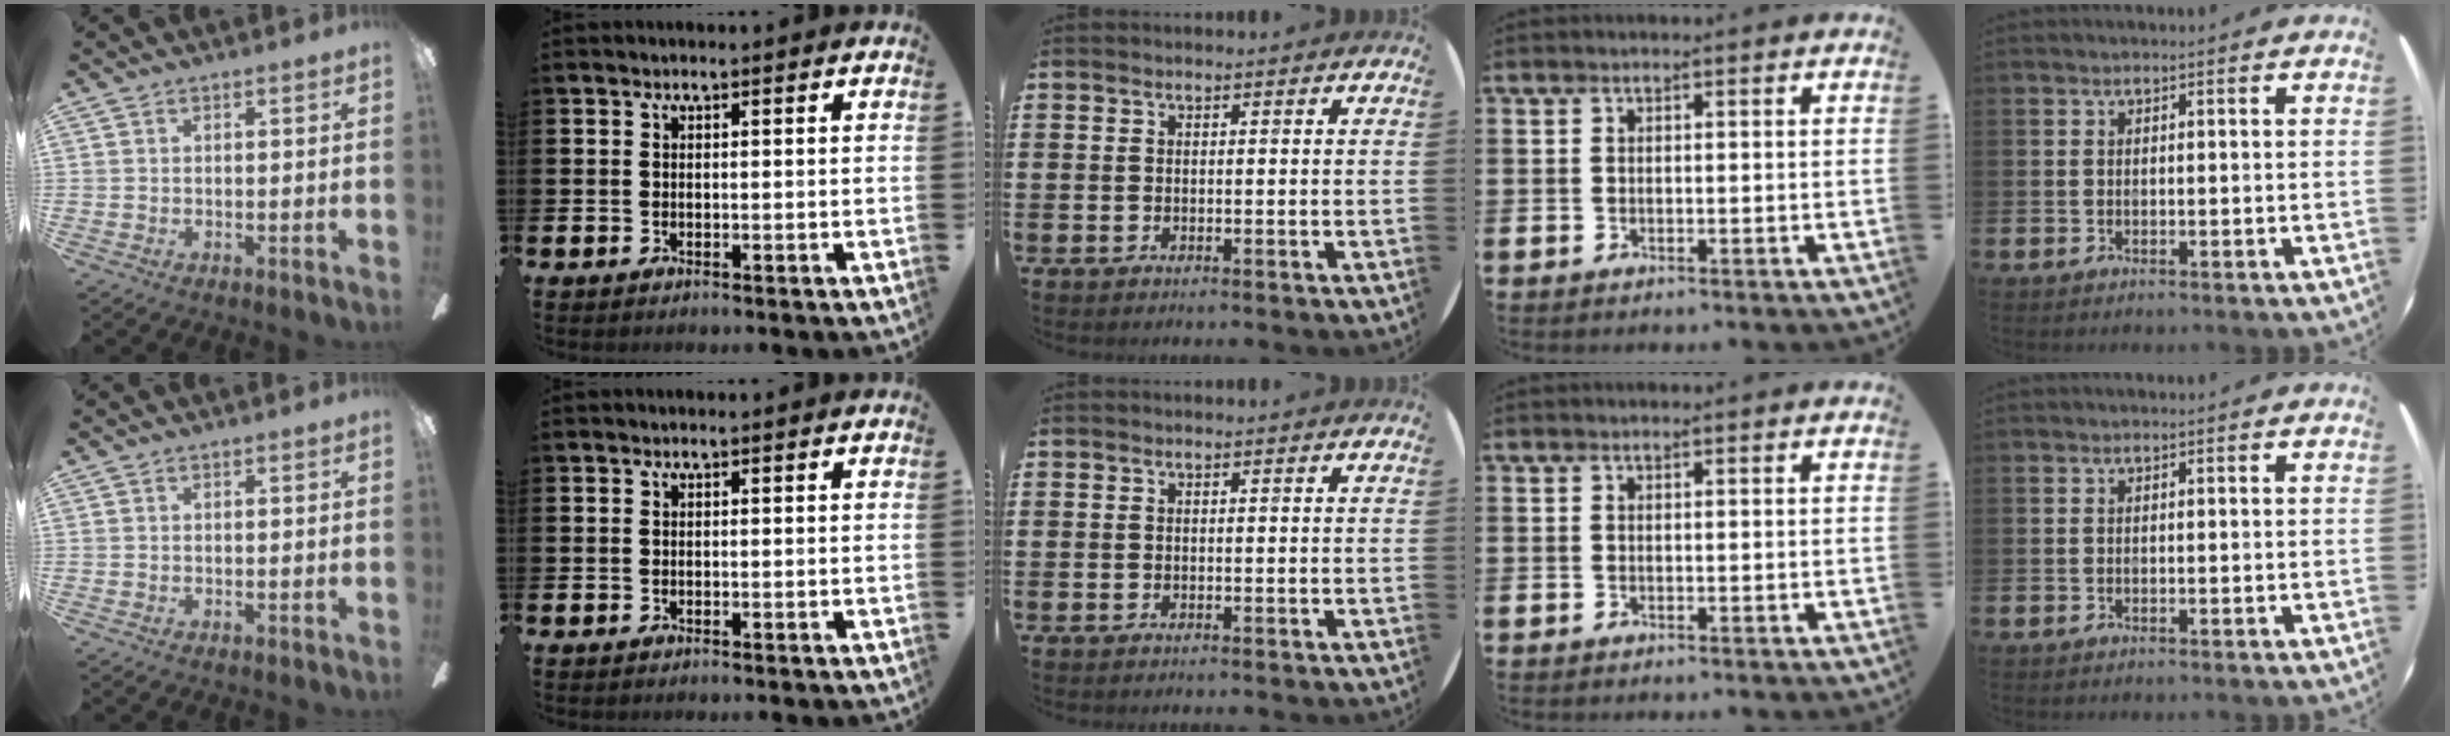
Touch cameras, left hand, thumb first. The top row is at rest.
{}